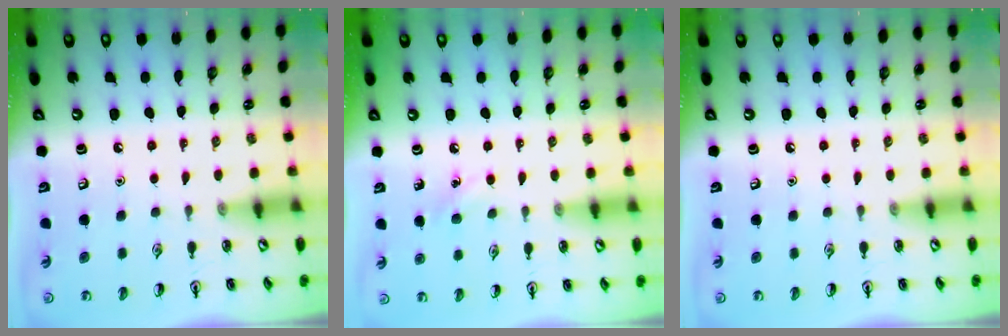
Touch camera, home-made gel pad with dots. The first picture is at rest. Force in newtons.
{"total": 5.8, "press": 5.5, "slide": 1.9}
{"total": 0.0}